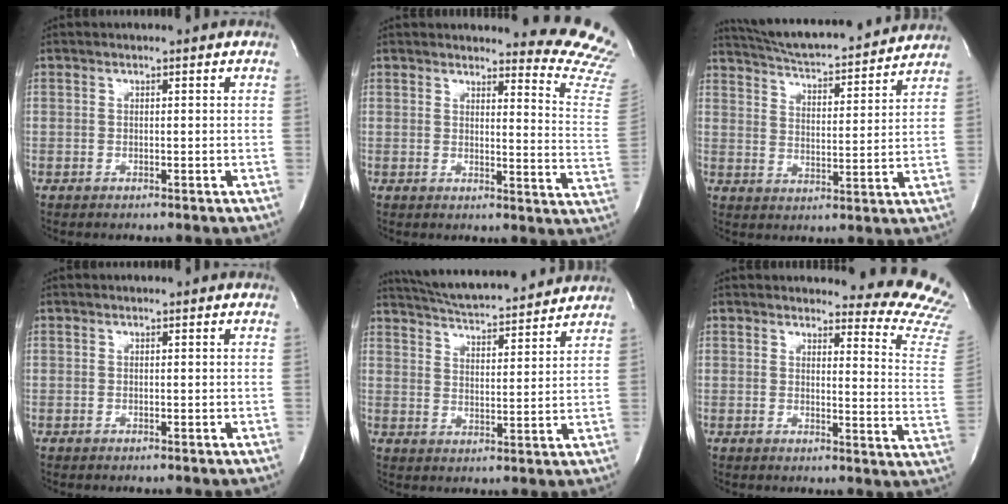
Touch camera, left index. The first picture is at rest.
{"total": 14.2, "force": [13.9, 0.8, 2.6], "torque": [-0.004, -0.151, 0.115]}
{"total": 18.9, "force": [17.6, 2.3, 6.5], "torque": [-0.108, 0.009, 0.253]}
{"total": 0.0}
{"total": 16.1, "force": [15.0, 1.9, 5.6], "torque": [-0.098, 0.020, 0.222]}
{"total": 15.1, "force": [14.8, 1.5, 2.8], "torque": [0.000, -0.147, 0.123]}